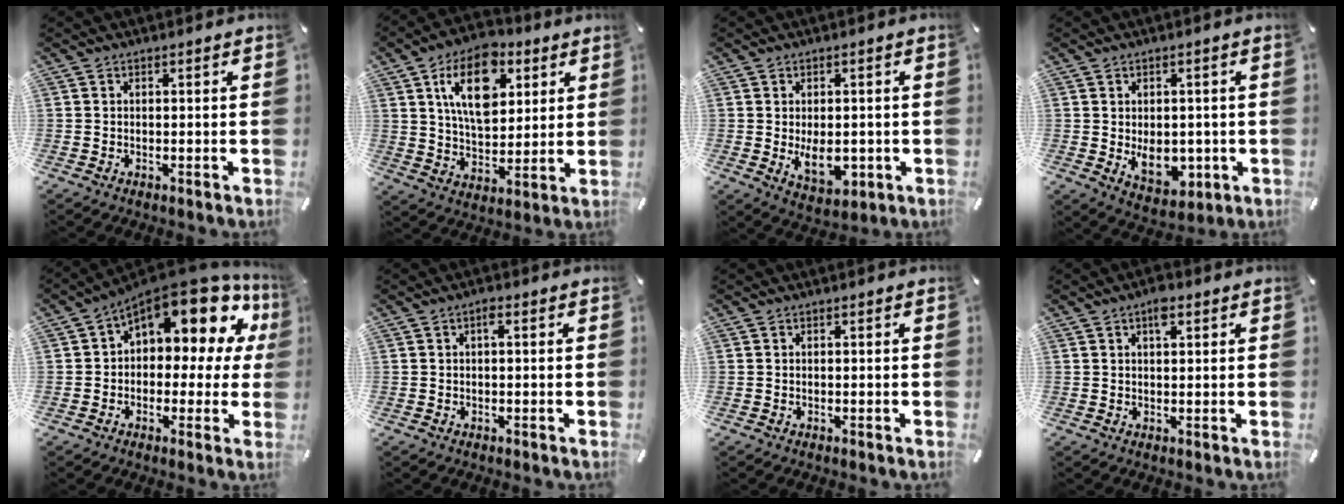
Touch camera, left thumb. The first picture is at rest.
{"total": 15.5, "force": [6.5, 9.5, 10.3], "torque": [-0.159, -0.007, 0.114]}
{"total": 7.7, "force": [-1.1, 4.9, 5.8], "torque": [-0.089, -0.009, -0.023]}
{"total": 7.3, "force": [-1.1, 5.4, 4.9], "torque": [-0.062, -0.005, -0.017]}
{"total": 14.1, "force": [7.4, 7.6, 9.3], "torque": [-0.131, -0.060, 0.121]}
{"total": 1.6, "force": [0.2, 0.5, 1.5], "torque": [-0.032, 0.005, 0.001]}
{"total": 0.0}
{"total": 3.5, "force": [1.7, 1.5, 2.6], "torque": [-0.041, -0.001, 0.025]}